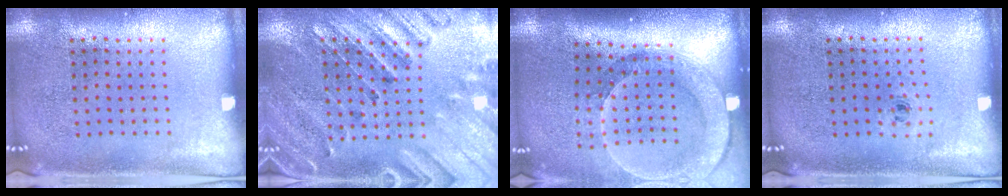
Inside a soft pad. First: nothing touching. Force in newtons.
{"total": 2.7, "press": 2.6, "slide": 0.9}
{"total": 2.5, "press": 1.9, "slide": 1.6}
{"total": 0.5, "press": 0.3, "slide": 0.4}